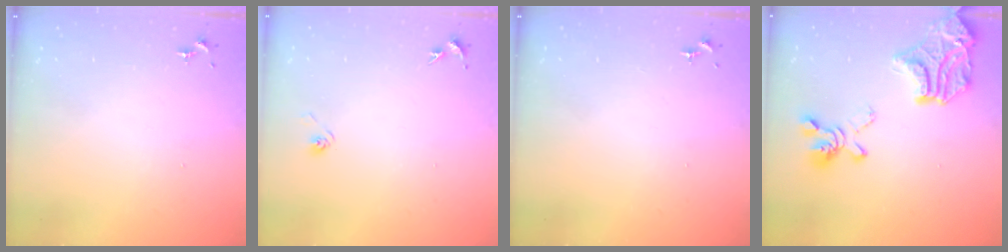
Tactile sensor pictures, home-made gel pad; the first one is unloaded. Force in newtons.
{"total": 2.9, "press": 2.5, "slide": 1.5}
{"total": 0.0}
{"total": 25.0, "press": 24.9, "slide": 2.6}